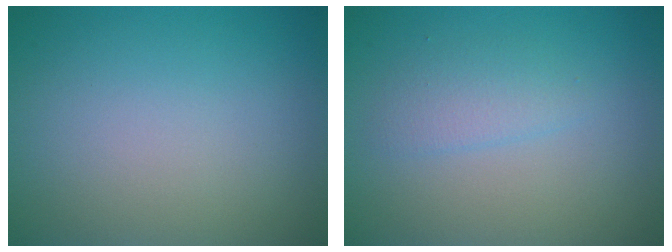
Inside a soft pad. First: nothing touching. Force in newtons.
{"total": 1.8, "press": 1.8, "slide": 0.1}